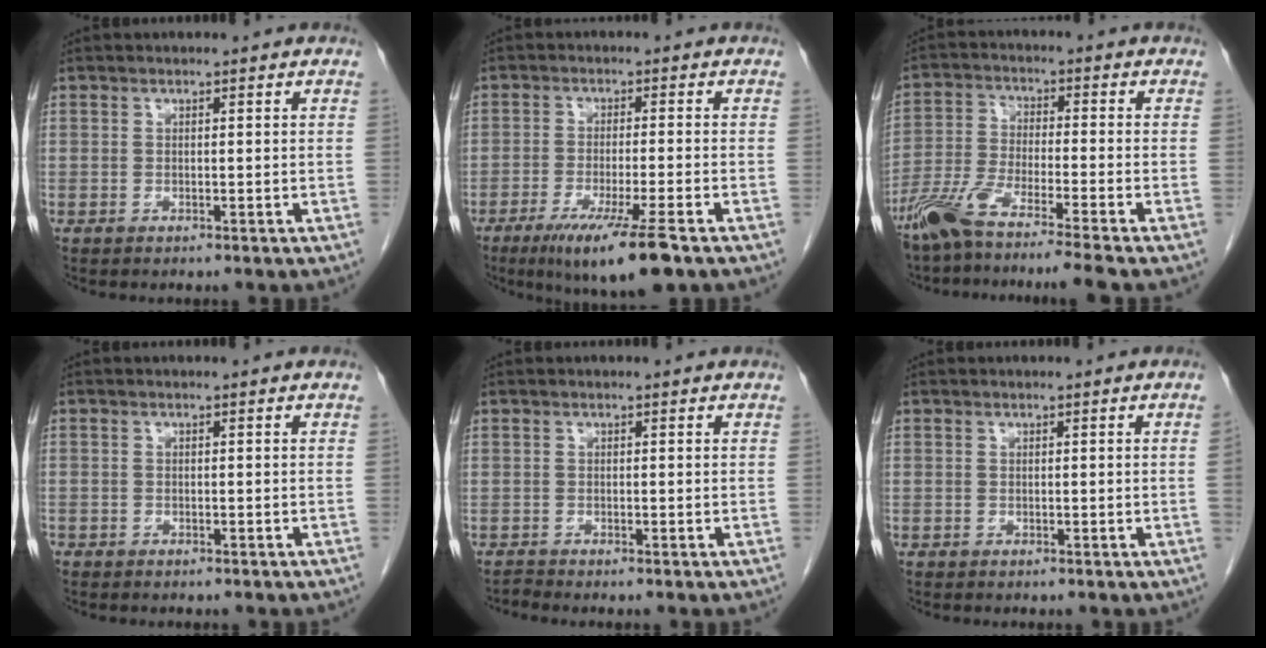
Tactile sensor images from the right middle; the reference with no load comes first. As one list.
[{"total": 10.0, "force": [-6.2, 0.0, 7.9], "torque": [-0.132, -0.028, -0.099]}, {"total": 10.2, "force": [-8.2, -1.1, 6.0], "torque": [-0.111, -0.030, -0.146]}, {"total": 1.4, "force": [-1.2, 0.7, 0.4], "torque": [-0.011, 0.000, -0.018]}, {"total": 0.8, "force": [-0.7, -0.3, -0.3], "torque": [0.002, -0.008, -0.014]}, {"total": 0.8, "force": [-0.2, -0.4, 0.7], "torque": [-0.001, 0.003, -0.005]}]